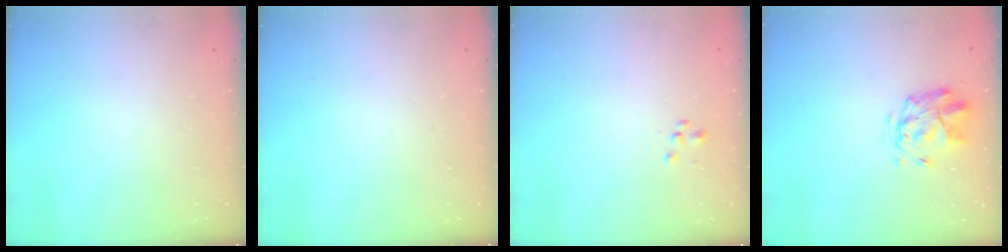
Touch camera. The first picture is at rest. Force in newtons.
{"total": 0.0}
{"total": 1.5, "press": 1.4, "slide": 0.5}
{"total": 2.9, "press": 2.5, "slide": 1.4}